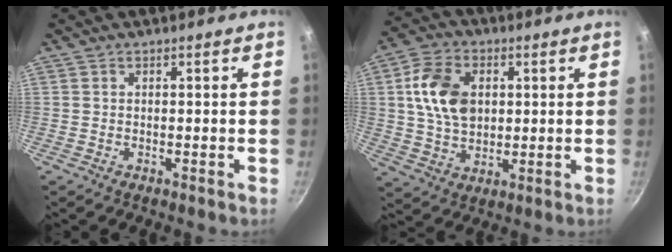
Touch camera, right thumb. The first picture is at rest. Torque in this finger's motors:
{"motor_torque": [0.65, 2.38, 1.16, 0.25, 0.13]}